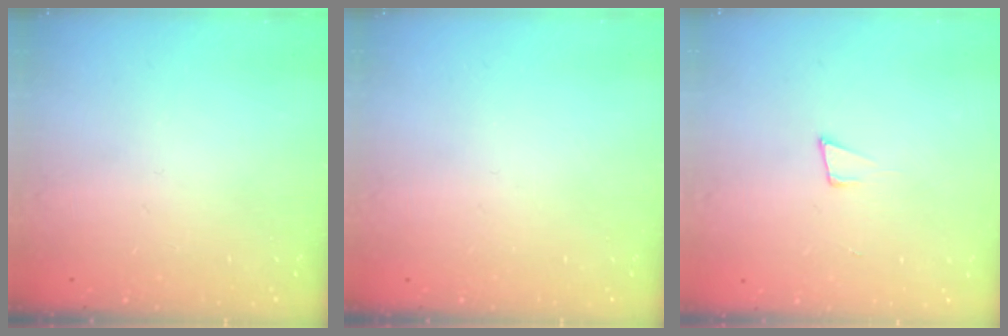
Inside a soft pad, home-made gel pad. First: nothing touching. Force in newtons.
{"total": 0.0}
{"total": 4.8, "press": 3.6, "slide": 3.2}